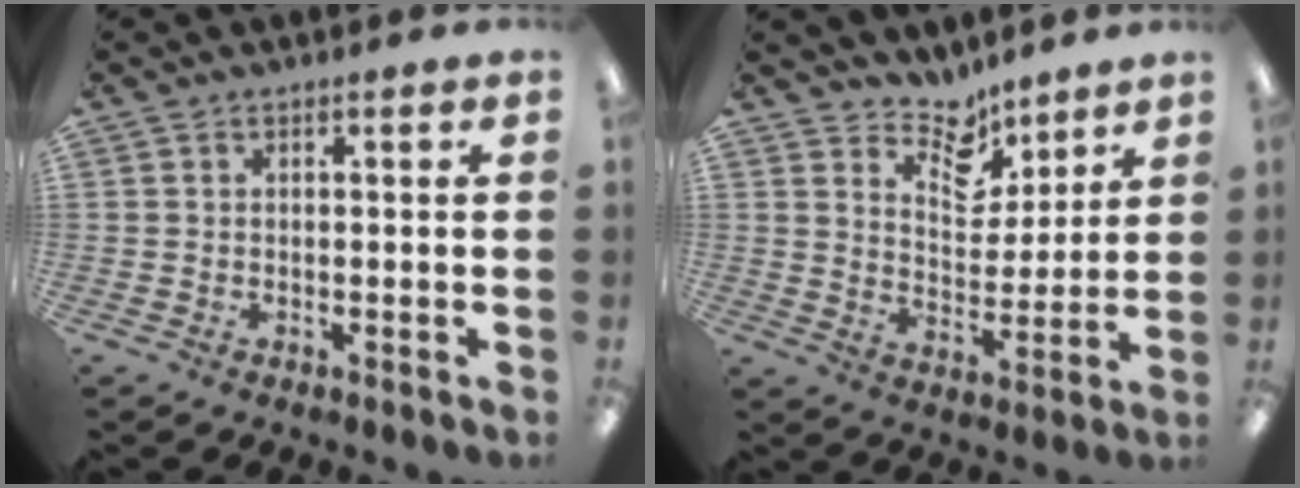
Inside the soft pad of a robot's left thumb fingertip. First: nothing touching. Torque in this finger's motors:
{"motor_torque": [0.02, -0.02, -0.06, -0.42, 0.00]}